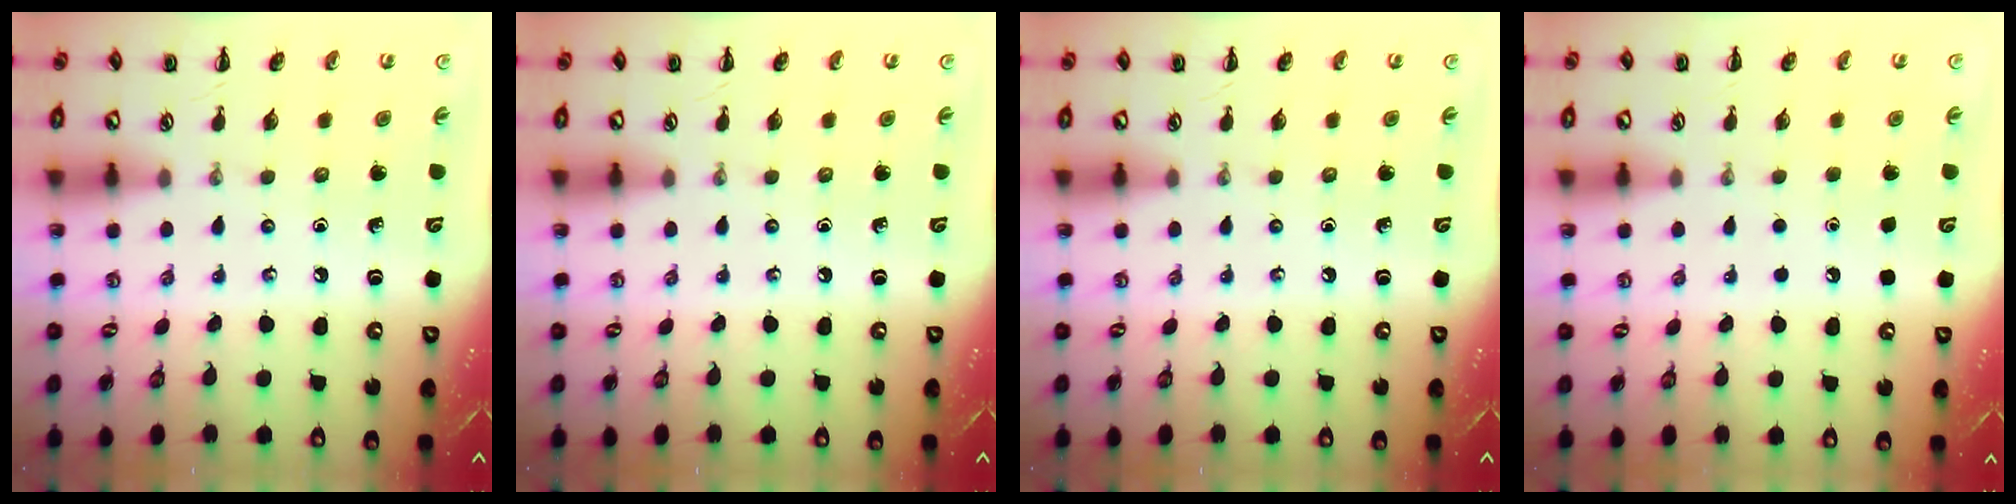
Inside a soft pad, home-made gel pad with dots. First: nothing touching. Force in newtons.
{"total": 0.0}
{"total": 0.0}
{"total": 1.6, "press": 1.6, "slide": 0.1}